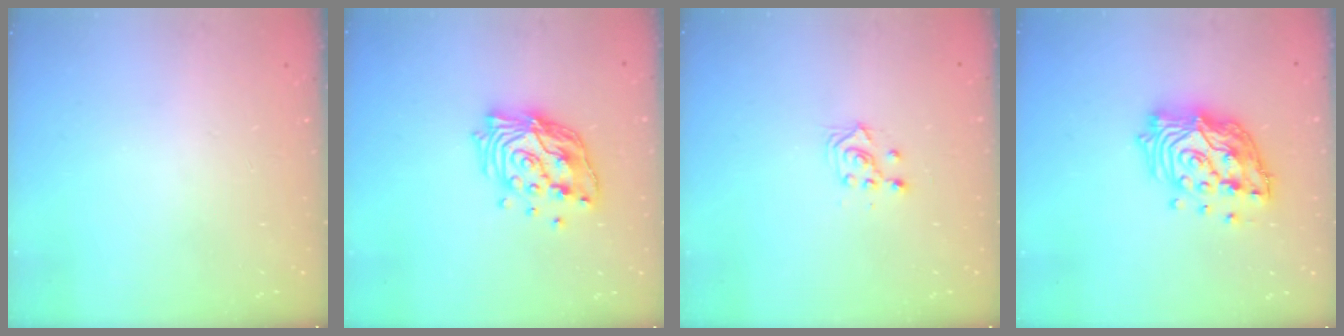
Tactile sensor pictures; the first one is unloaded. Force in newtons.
{"total": 14.8, "press": 14.8, "slide": 1.2}
{"total": 3.2, "press": 3.1, "slide": 0.9}
{"total": 17.4, "press": 17.1, "slide": 3.2}